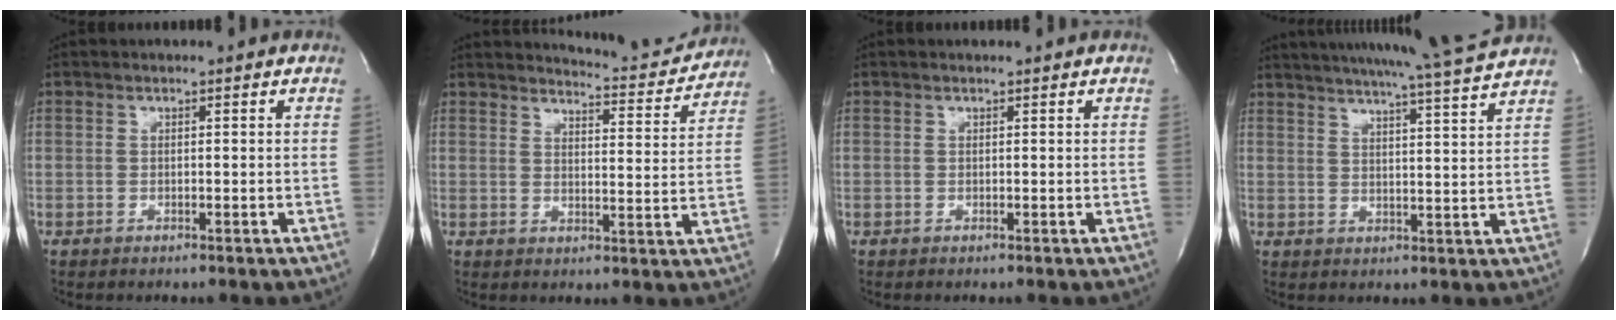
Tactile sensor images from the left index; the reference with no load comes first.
{"total": 9.5, "force": [9.5, 0.4, 0.4], "torque": [-0.005, -0.025, 0.117]}
{"total": 0.6, "force": [0.5, 0.0, 0.3], "torque": [-0.011, 0.003, 0.008]}
{"total": 16.6, "force": [15.2, -1.7, 6.4], "torque": [-0.115, -0.032, 0.202]}